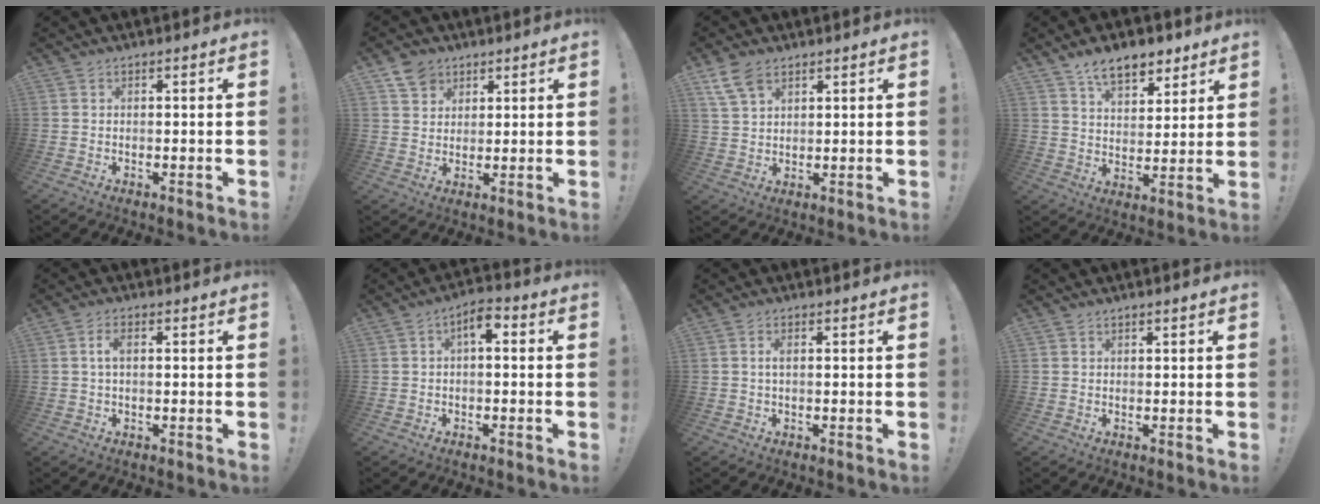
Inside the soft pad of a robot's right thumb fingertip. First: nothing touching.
{"total": 6.1, "force": [4.0, 4.4, 0.9], "torque": [-0.014, -0.021, 0.077]}
{"total": 7.3, "force": [4.7, 3.9, 4.0], "torque": [-0.077, -0.012, 0.093]}
{"total": 10.7, "force": [7.5, 5.4, 5.4], "torque": [-0.082, -0.038, 0.140]}
{"total": 2.8, "force": [0.6, 1.2, 2.4], "torque": [-0.048, 0.004, 0.009]}
{"total": 4.5, "force": [0.5, 2.1, 4.0], "torque": [-0.065, 0.002, 0.006]}
{"total": 1.5, "force": [0.2, 0.4, 1.5], "torque": [-0.028, 0.002, 0.003]}
{"total": 0.9, "force": [0.7, 0.4, 0.4], "torque": [-0.004, -0.001, 0.012]}